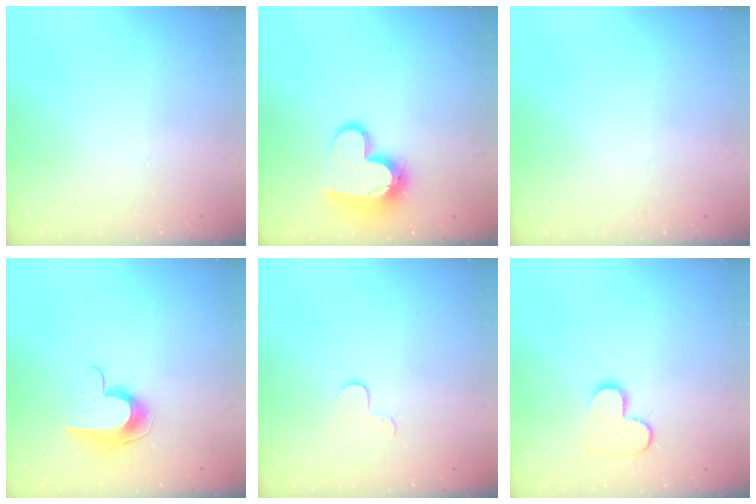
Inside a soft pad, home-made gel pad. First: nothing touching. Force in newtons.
{"total": 15.0, "press": 15.0, "slide": 1.0}
{"total": 0.0}
{"total": 9.9, "press": 9.9, "slide": 0.1}
{"total": 4.7, "press": 4.6, "slide": 0.4}
{"total": 9.7, "press": 9.7, "slide": 0.5}